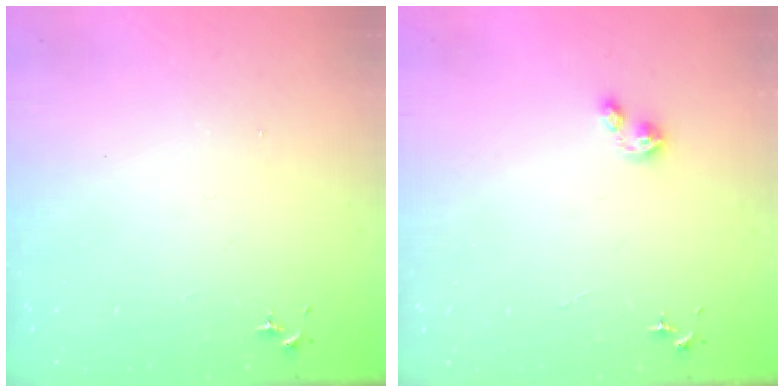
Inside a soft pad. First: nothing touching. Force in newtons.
{"total": 2.6, "press": 2.6, "slide": 0.3}